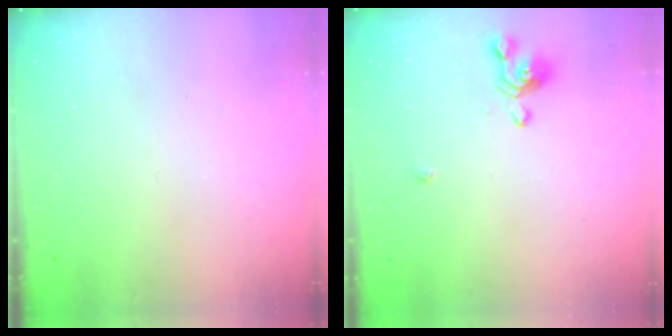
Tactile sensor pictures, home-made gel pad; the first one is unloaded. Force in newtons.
{"total": 5.4, "press": 5.2, "slide": 1.1}